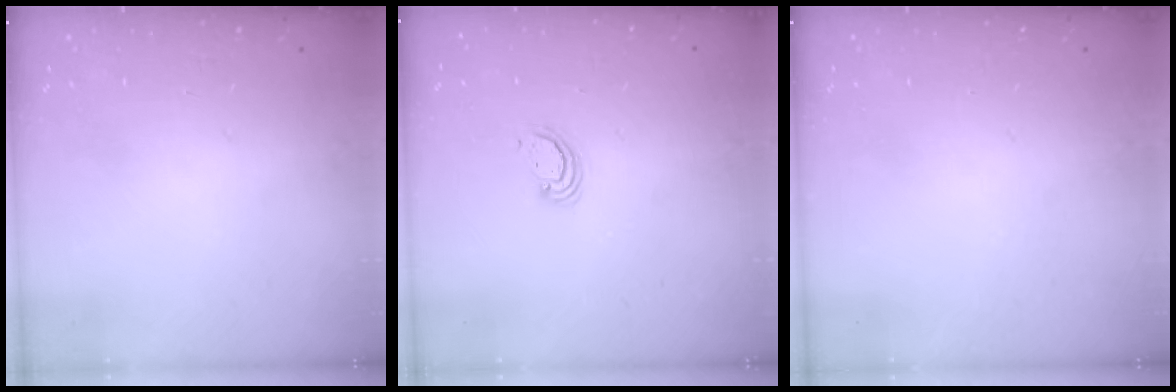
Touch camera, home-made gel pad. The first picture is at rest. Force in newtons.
{"total": 2.3, "press": 2.3, "slide": 0.3}
{"total": 0.0}